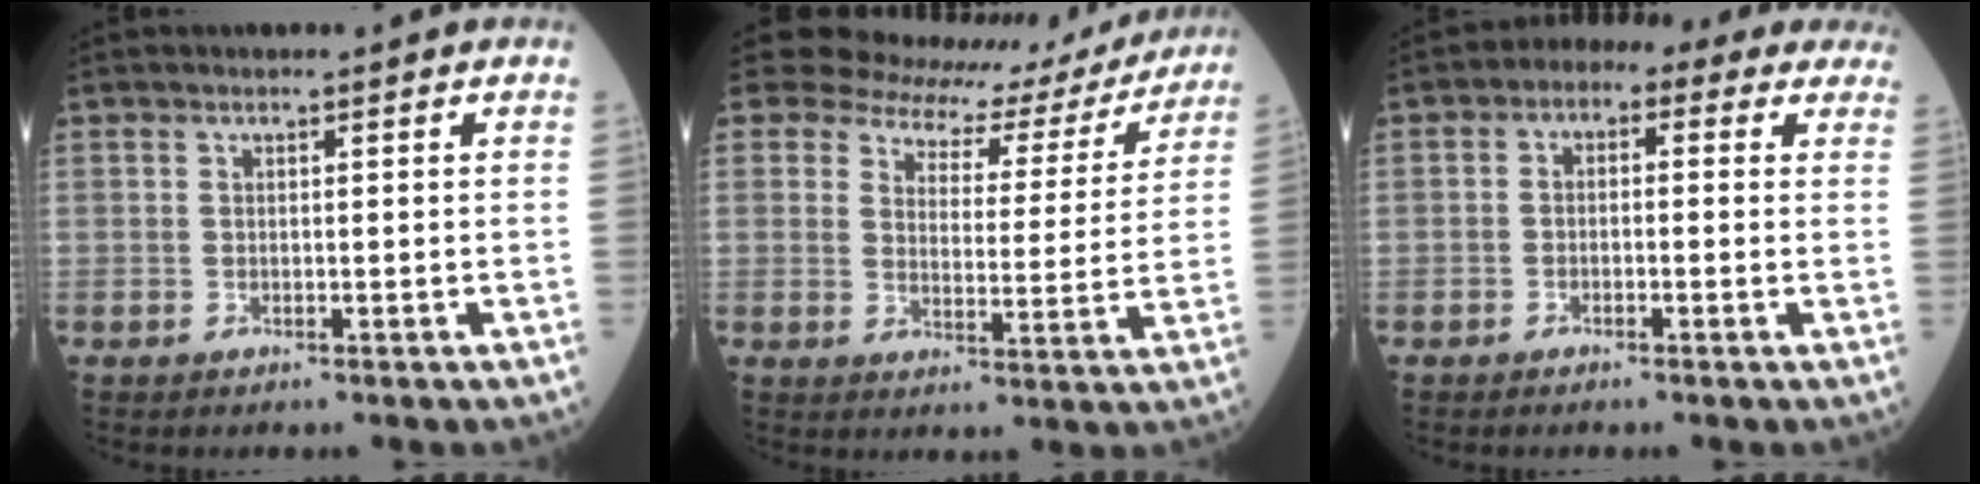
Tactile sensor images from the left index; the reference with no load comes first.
{"total": 14.4, "force": [12.8, 5.9, 3.2], "torque": [-0.032, -0.008, 0.141]}
{"total": 7.1, "force": [3.9, 4.3, 4.1], "torque": [-0.045, 0.042, 0.027]}